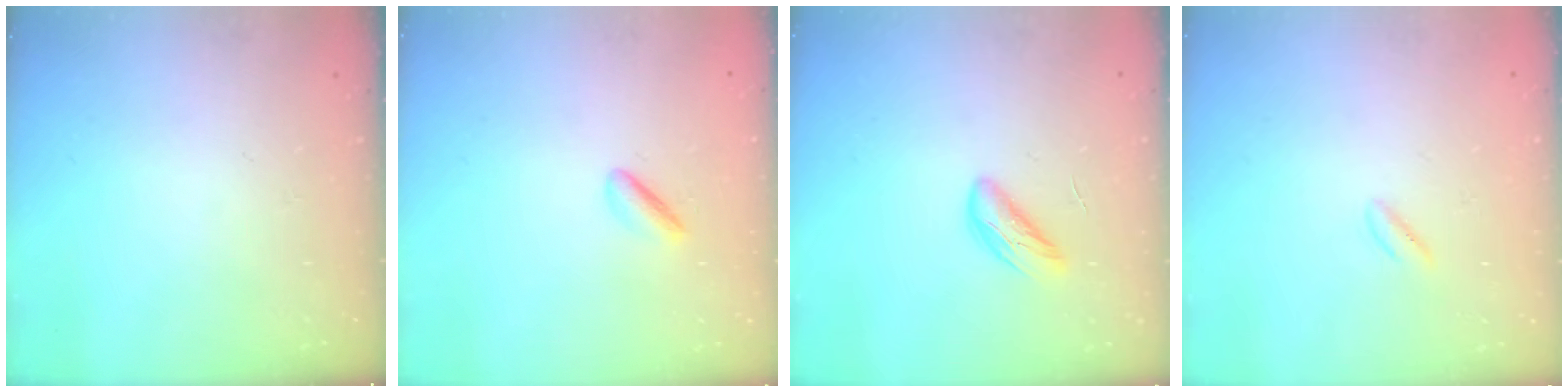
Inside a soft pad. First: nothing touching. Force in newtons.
{"total": 2.4, "press": 2.2, "slide": 1.0}
{"total": 5.0, "press": 5.0, "slide": 0.4}
{"total": 0.8, "press": 0.4, "slide": 0.7}